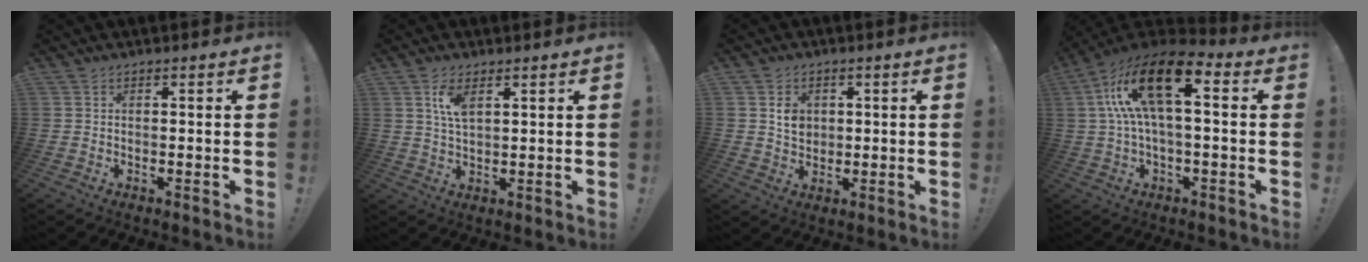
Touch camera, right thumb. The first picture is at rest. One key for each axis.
{"total": 5.8, "fx": 2.8, "fy": 2.6, "fz": 4.4, "tx": -0.072, "ty": -0.010, "tz": 0.046}
{"total": 6.0, "fx": 1.6, "fy": 5.4, "fz": 2.2, "tx": -0.015, "ty": -0.009, "tz": 0.029}
{"total": 18.0, "fx": 5.0, "fy": 6.9, "fz": 15.9, "tx": -0.300, "ty": -0.015, "tz": 0.081}